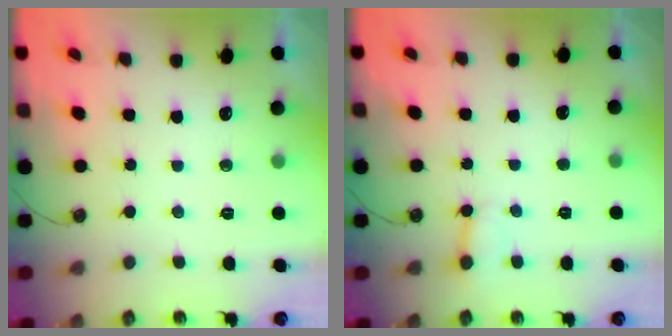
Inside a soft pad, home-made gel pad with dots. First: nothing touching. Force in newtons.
{"total": 2.7, "press": 2.6, "slide": 0.6}